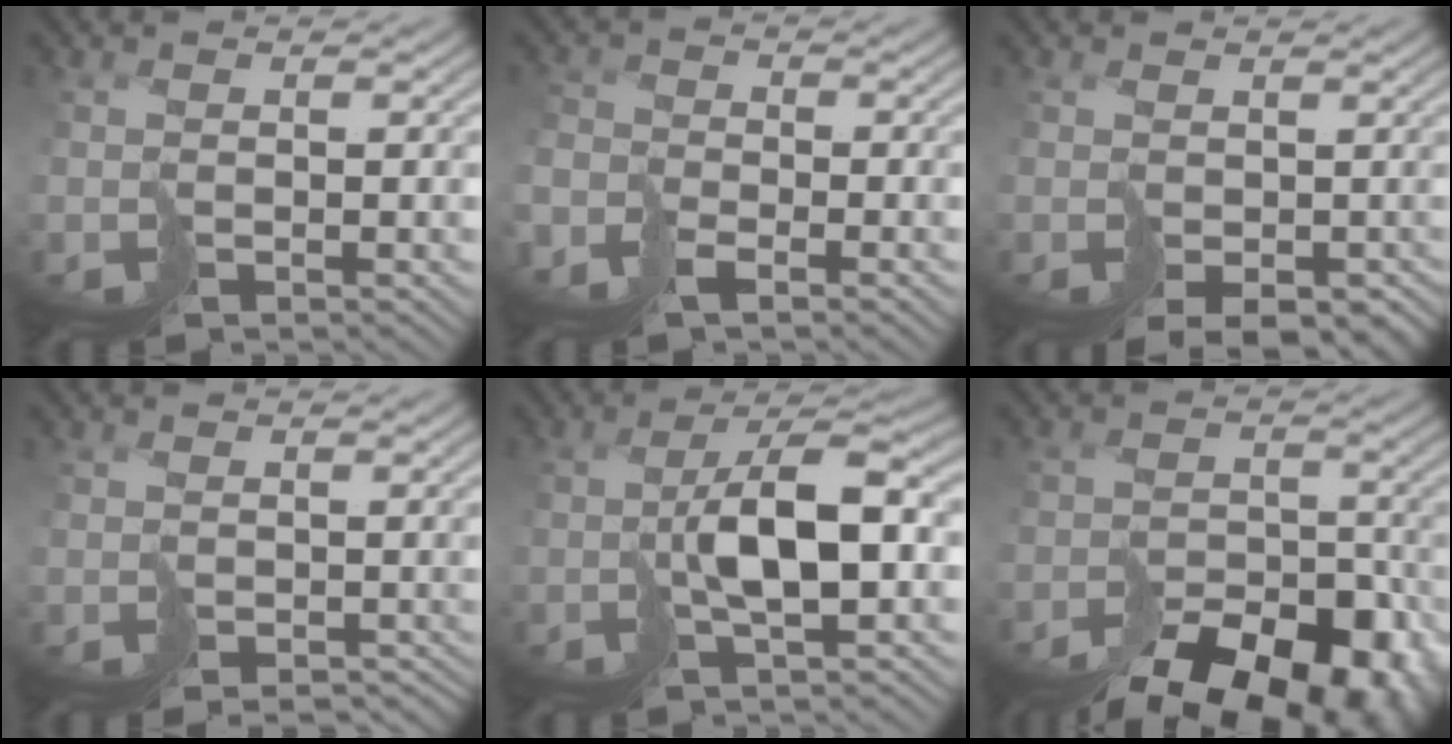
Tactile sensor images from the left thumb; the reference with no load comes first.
{"total": 3.4, "force": [-2.9, 1.3, 1.2], "torque": [-0.025, -0.004, -0.063]}
{"total": 4.4, "force": [-1.2, 3.3, 2.8], "torque": [-0.052, -0.019, 0.000]}
{"total": 1.2, "force": [-0.5, 1.0, 0.5], "torque": [-0.005, -0.007, -0.007]}
{"total": 5.4, "force": [0.1, 1.5, 5.2], "torque": [-0.089, 0.018, 0.006]}
{"total": 15.2, "force": [-12.1, 7.4, 5.6], "torque": [-0.082, -0.047, -0.131]}